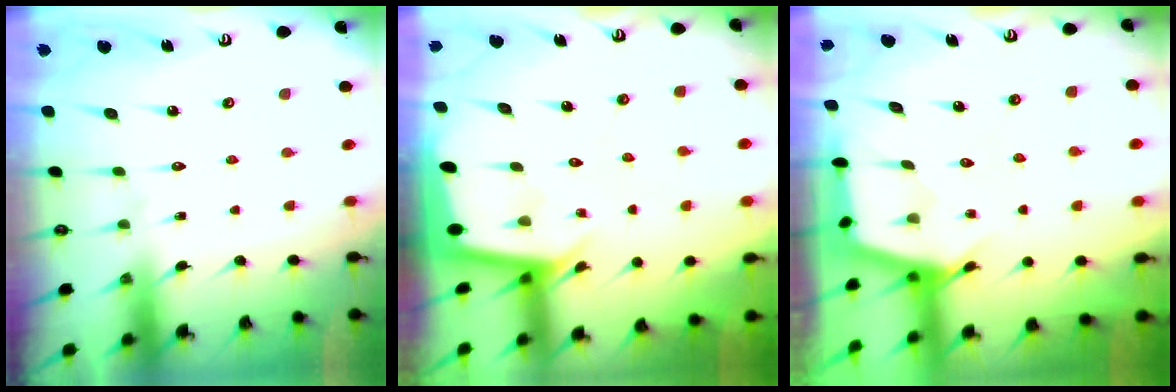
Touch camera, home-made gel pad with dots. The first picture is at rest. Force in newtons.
{"total": 2.0, "press": 2.0, "slide": 0.1}
{"total": 3.0, "press": 3.0, "slide": 0.4}